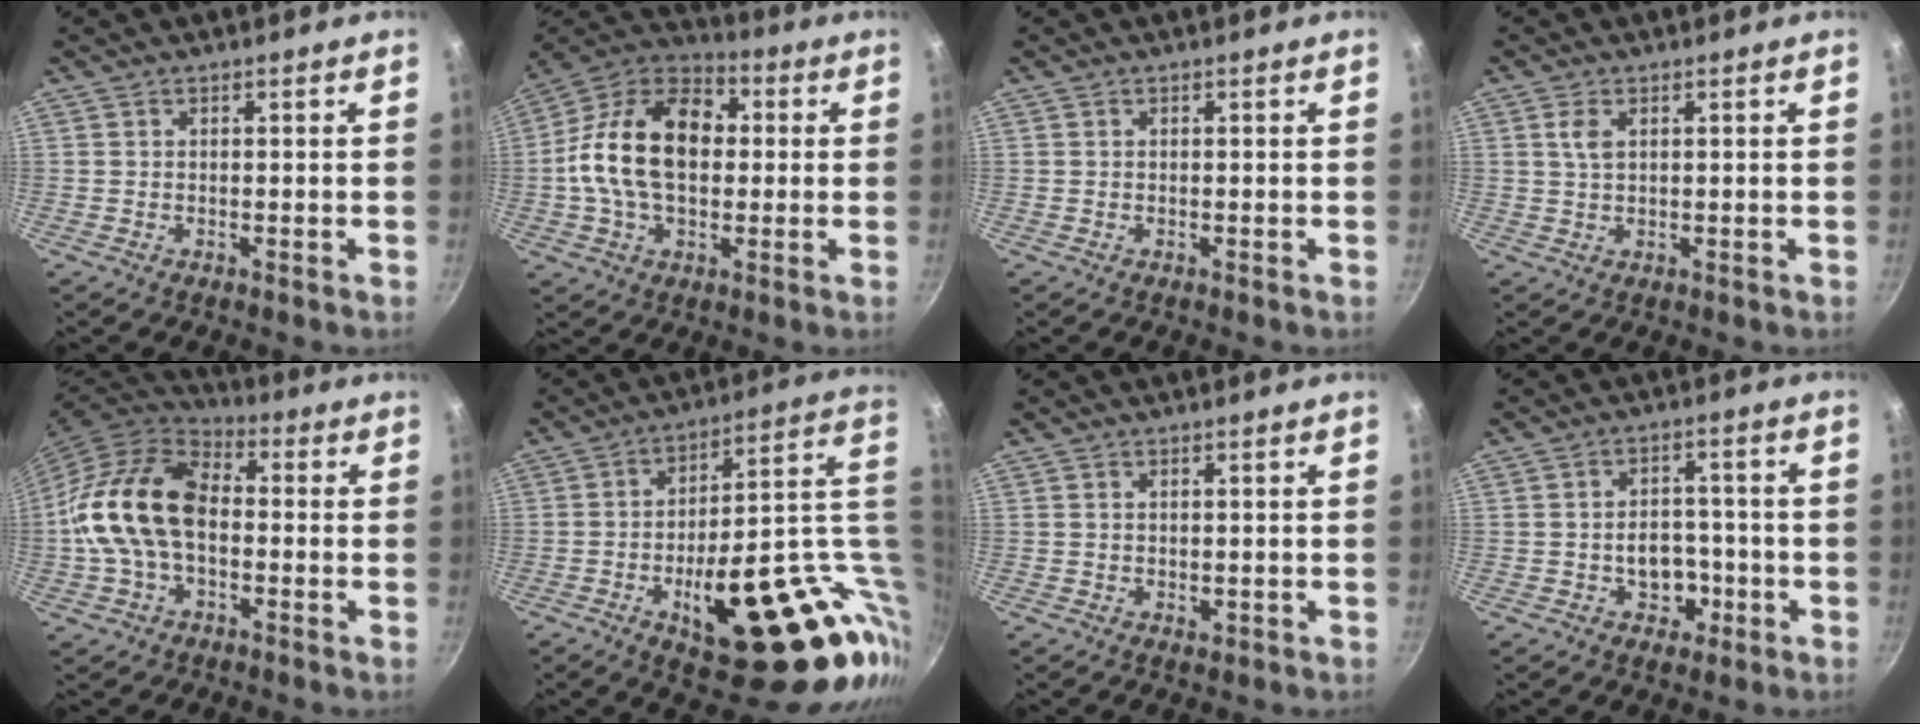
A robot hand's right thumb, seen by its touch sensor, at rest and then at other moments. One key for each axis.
{"total": 19.9, "fx": 0.9, "fy": 13.2, "fz": 14.9, "tx": -0.236, "ty": 0.033, "tz": -0.003}
{"total": 0.0}
{"total": 2.7, "fx": 0.9, "fy": 1.5, "fz": 2.0, "tx": -0.038, "ty": -0.003, "tz": 0.018}
{"total": 18.0, "fx": -0.9, "fy": 12.0, "fz": 13.4, "tx": -0.237, "ty": 0.039, "tz": -0.031}
{"total": 29.3, "fx": -1.7, "fy": 13.0, "fz": 26.2, "tx": -0.296, "ty": 0.011, "tz": 0.004}
{"total": 1.0, "fx": 0.2, "fy": 0.7, "fz": 0.7, "tx": -0.008, "ty": -0.001, "tz": 0.003}
{"total": 6.8, "fx": -2.0, "fy": 5.2, "fz": 3.8, "tx": -0.021, "ty": 0.018, "tz": -0.026}